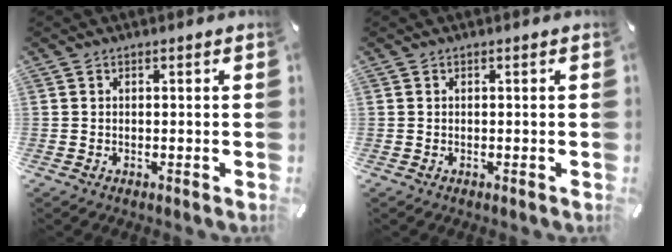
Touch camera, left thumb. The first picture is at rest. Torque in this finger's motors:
{"motor_torque": [0.00, 0.00, 0.00, 0.00, 0.00]}